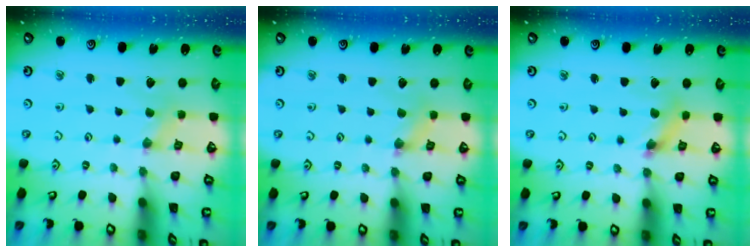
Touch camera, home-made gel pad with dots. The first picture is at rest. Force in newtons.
{"total": 1.0, "press": 1.0, "slide": 0.3}
{"total": 4.2, "press": 4.2, "slide": 0.3}